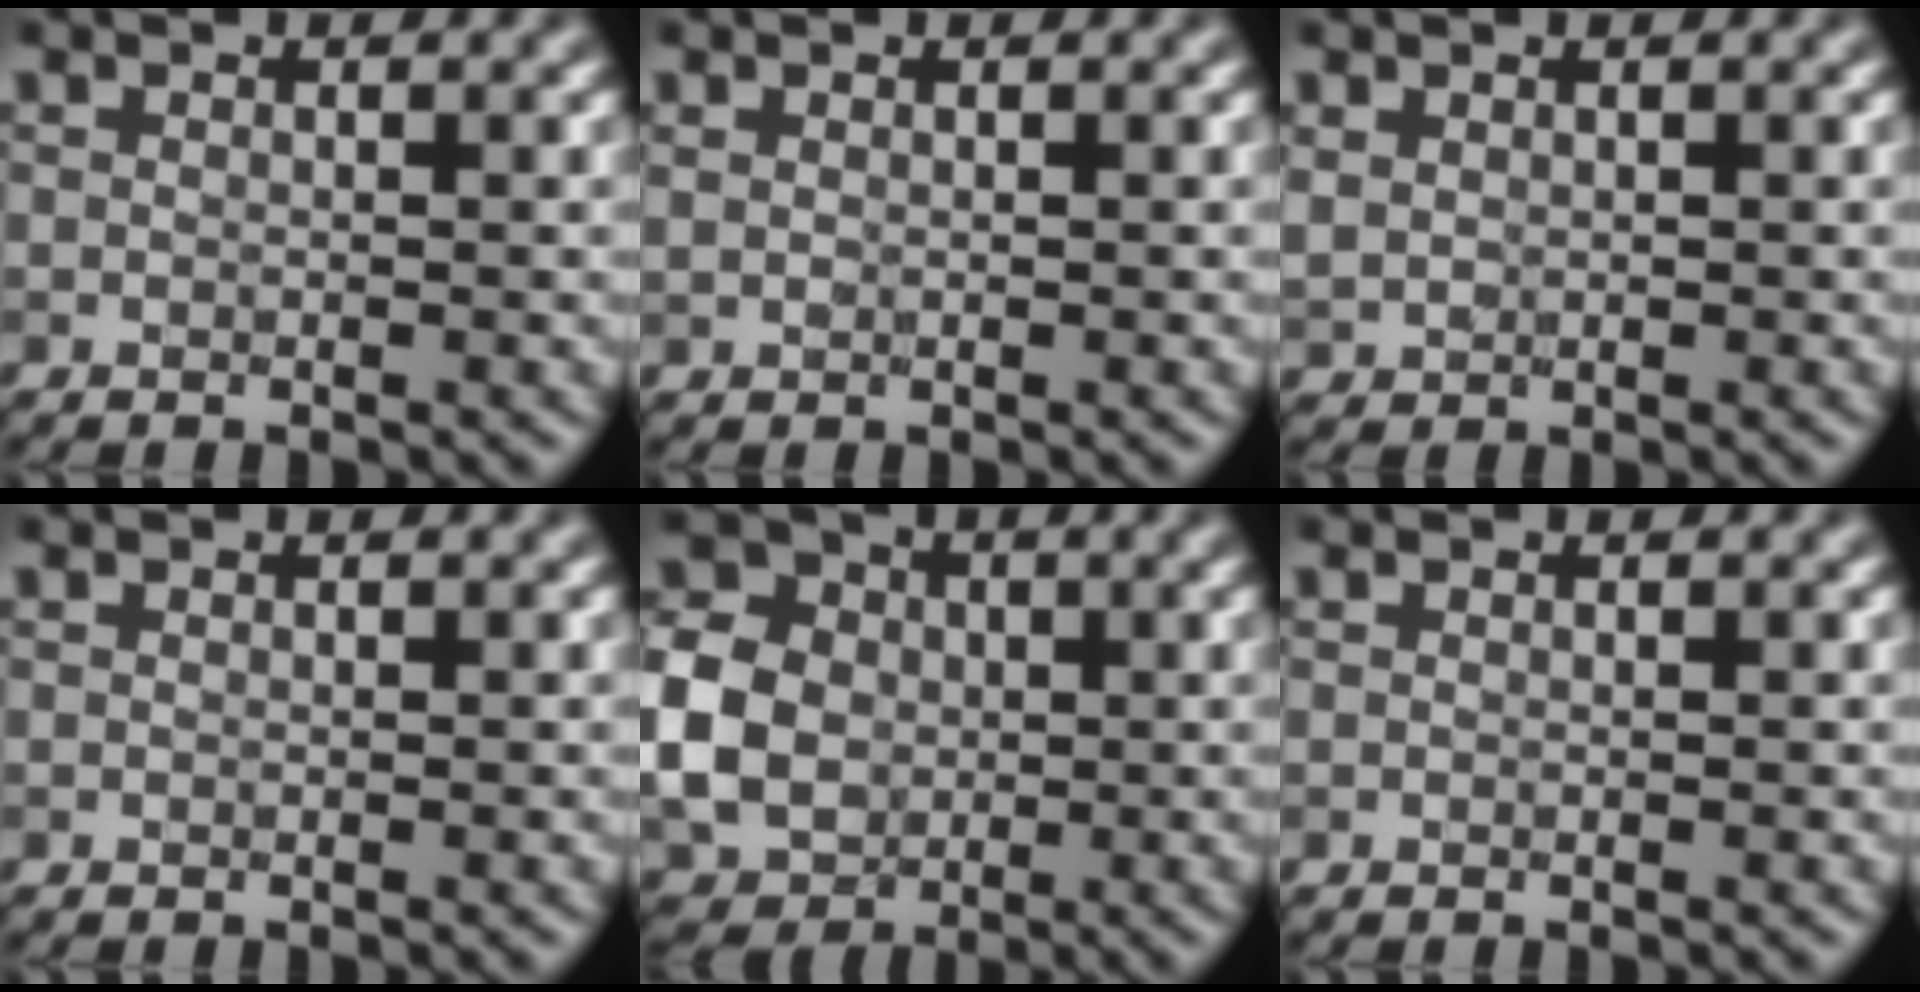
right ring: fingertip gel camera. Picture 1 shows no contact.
{"total": 0.6, "force": [0.2, 0.5, 0.4], "torque": [-0.010, -0.001, 0.008]}
{"total": 1.3, "force": [0.6, 1.0, 0.5], "torque": [-0.013, -0.002, 0.016]}
{"total": 0.0}
{"total": 7.6, "force": [-0.6, 6.3, 4.1], "torque": [-0.100, 0.009, -0.020]}
{"total": 0.0}